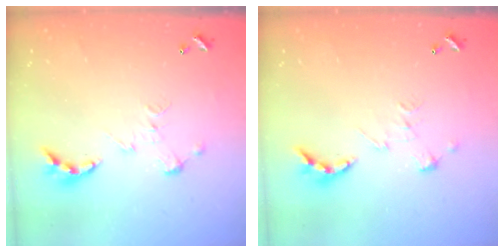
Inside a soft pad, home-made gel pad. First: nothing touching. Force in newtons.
{"total": 2.7, "press": 2.2, "slide": 1.5}